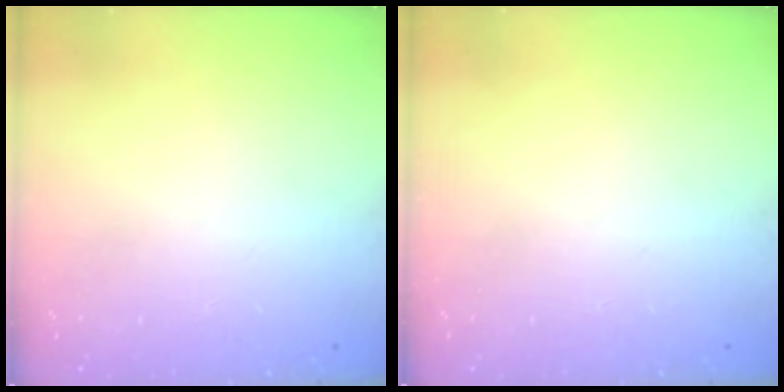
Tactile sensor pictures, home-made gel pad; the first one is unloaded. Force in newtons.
{"total": 0.0}